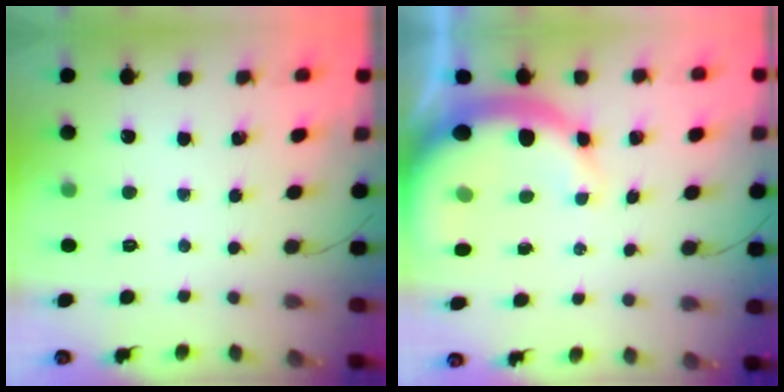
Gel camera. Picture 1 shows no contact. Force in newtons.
{"total": 11.2, "press": 11.0, "slide": 2.0}